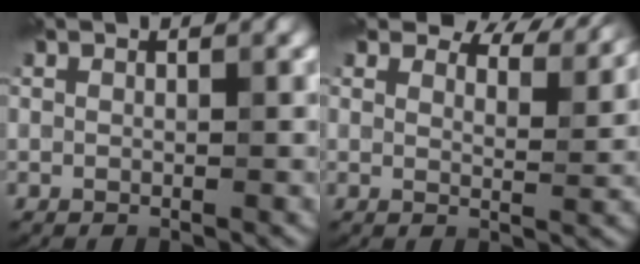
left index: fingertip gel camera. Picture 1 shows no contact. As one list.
[{"total": 6.8, "force": [5.9, 2.1, 2.7], "torque": [-0.038, 0.005, 0.069]}]